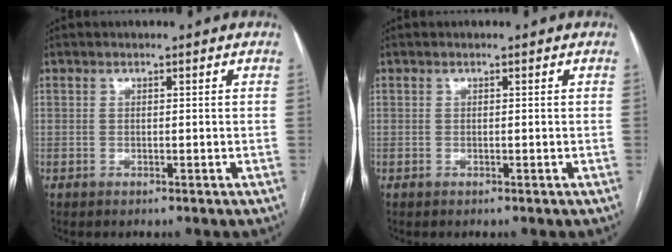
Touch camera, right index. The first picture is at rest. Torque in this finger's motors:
{"motor_torque": [0.00, 0.00, 0.00, 0.00]}